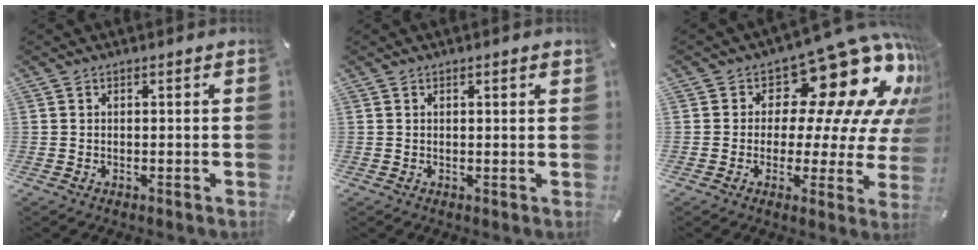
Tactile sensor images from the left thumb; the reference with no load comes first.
{"total": 1.0, "force": [0.5, 0.2, 0.8], "torque": [-0.009, -0.003, 0.007]}
{"total": 19.9, "force": [10.6, 9.5, 14.0], "torque": [-0.185, -0.087, 0.172]}